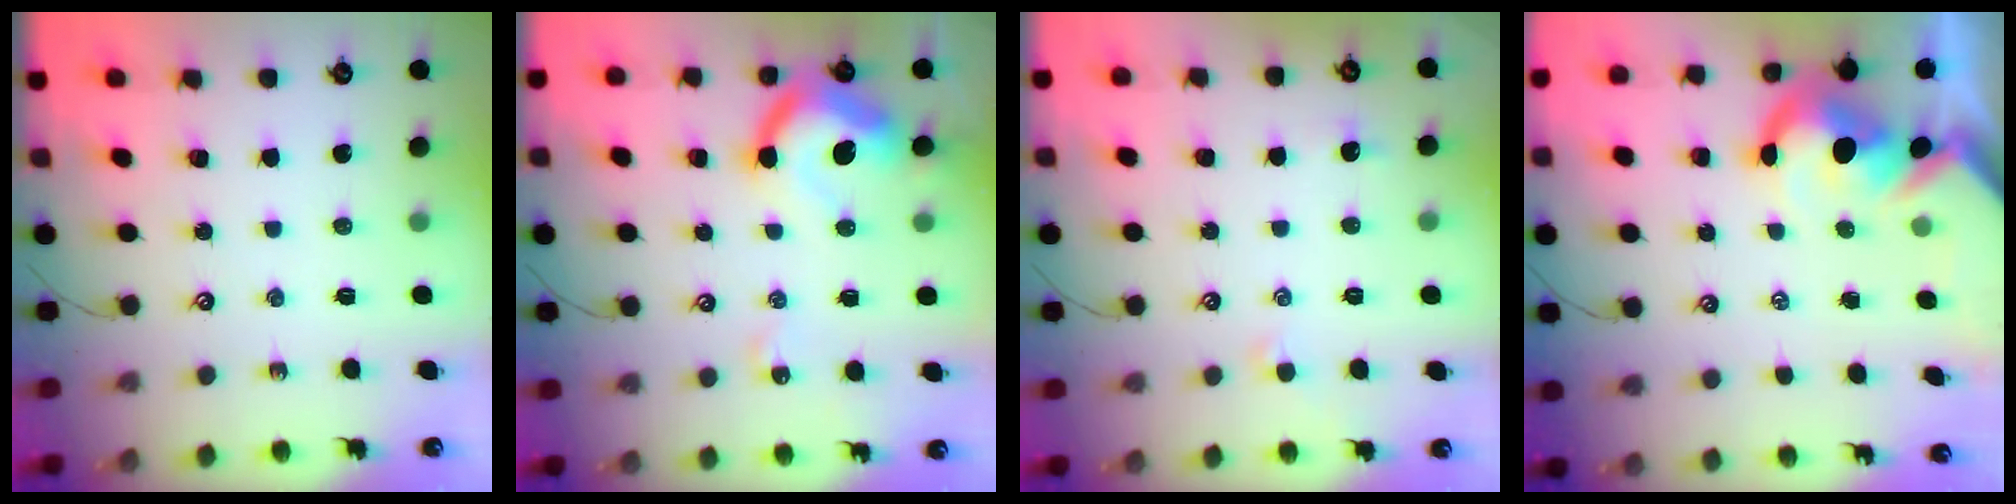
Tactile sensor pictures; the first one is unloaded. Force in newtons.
{"total": 13.7, "press": 13.6, "slide": 1.5}
{"total": 0.8, "press": 0.6, "slide": 0.5}
{"total": 9.3, "press": 9.2, "slide": 1.7}